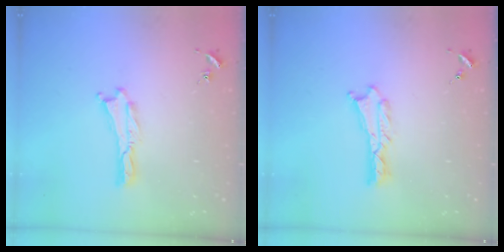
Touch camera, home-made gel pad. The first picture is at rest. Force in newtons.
{"total": 0.7, "press": 0.7, "slide": 0.1}